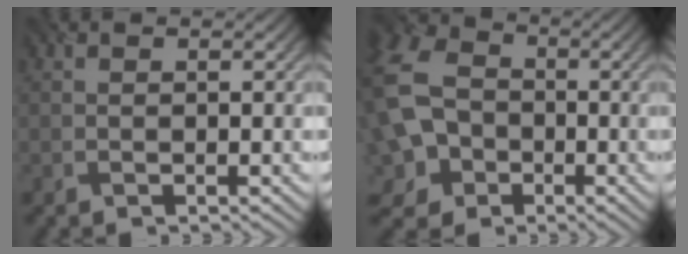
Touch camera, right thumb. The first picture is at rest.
{"total": 14.8, "force": [-2.6, 11.9, 8.3], "torque": [-0.240, -0.032, -0.057]}